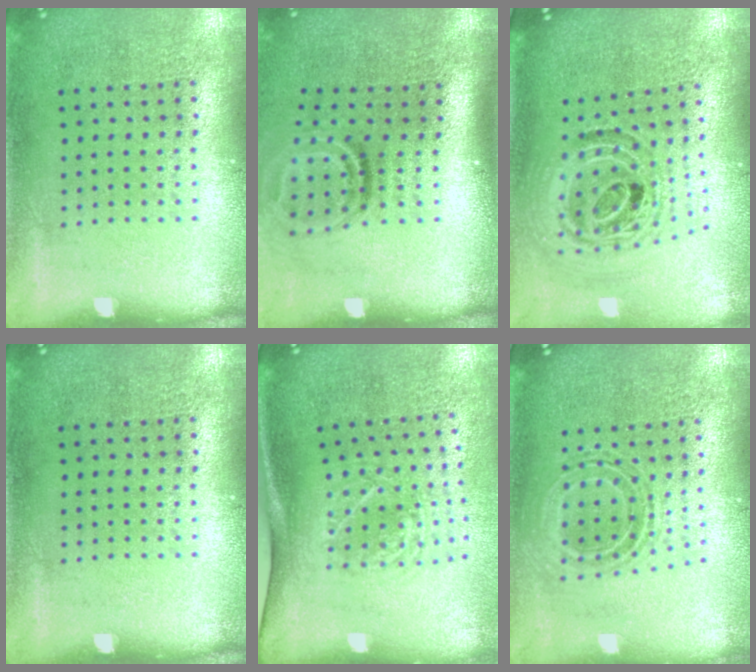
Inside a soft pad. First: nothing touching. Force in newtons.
{"total": 1.9, "press": 1.1, "slide": 1.5}
{"total": 1.2, "press": 1.1, "slide": 0.5}
{"total": 0.0}
{"total": 1.8, "press": 1.3, "slide": 1.4}
{"total": 0.7, "press": 0.7, "slide": 0.1}